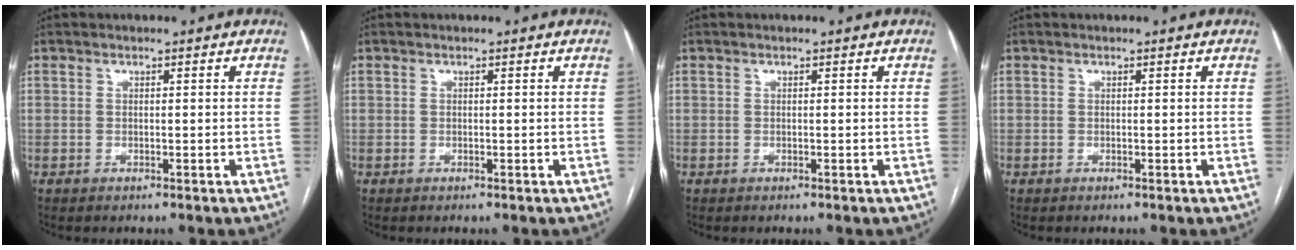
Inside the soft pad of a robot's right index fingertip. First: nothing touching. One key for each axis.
{"total": 0.0}
{"total": 0.0}
{"total": 0.0}